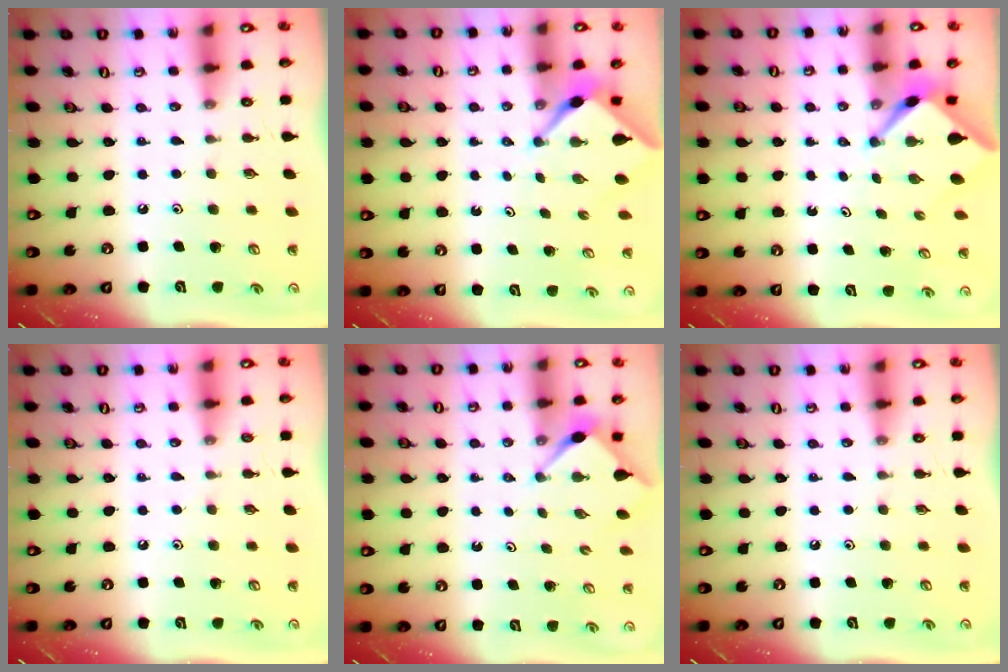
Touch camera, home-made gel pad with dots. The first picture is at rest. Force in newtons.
{"total": 2.6, "press": 2.6, "slide": 0.2}
{"total": 3.3, "press": 3.3, "slide": 0.2}
{"total": 2.7, "press": 2.7, "slide": 0.3}
{"total": 2.8, "press": 2.8, "slide": 0.3}
{"total": 0.0}